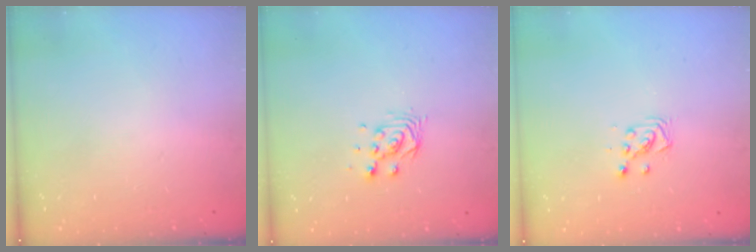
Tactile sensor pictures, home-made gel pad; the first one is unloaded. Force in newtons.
{"total": 5.0, "press": 5.0, "slide": 0.1}
{"total": 3.6, "press": 3.6, "slide": 0.2}